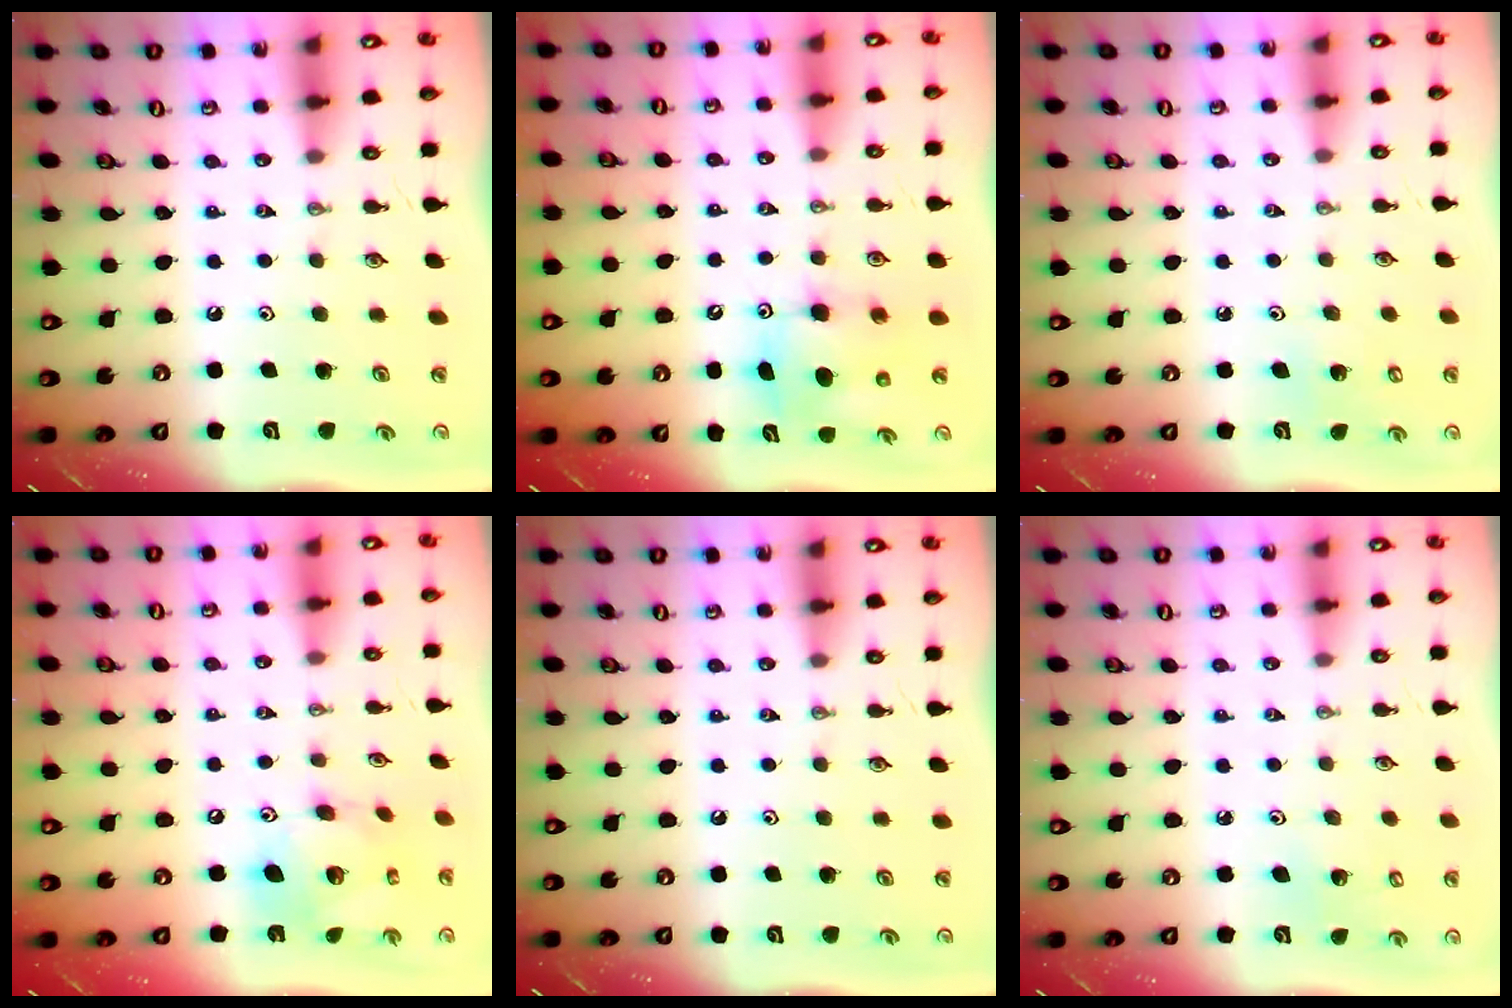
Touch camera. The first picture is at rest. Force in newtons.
{"total": 7.9, "press": 7.7, "slide": 2.0}
{"total": 3.8, "press": 3.8, "slide": 0.2}
{"total": 15.1, "press": 15.0, "slide": 1.3}
{"total": 0.0}
{"total": 3.7, "press": 3.7, "slide": 0.2}